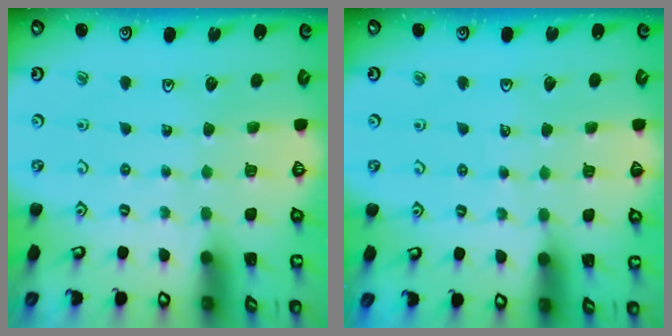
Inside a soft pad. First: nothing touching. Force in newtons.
{"total": 3.2, "press": 3.1, "slide": 0.4}